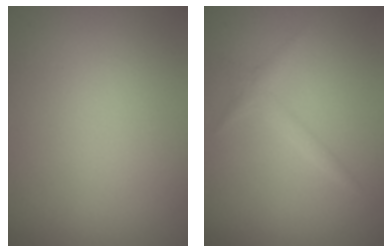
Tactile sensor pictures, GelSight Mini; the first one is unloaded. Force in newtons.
{"total": 1.3, "press": 1.3, "slide": 0.0}